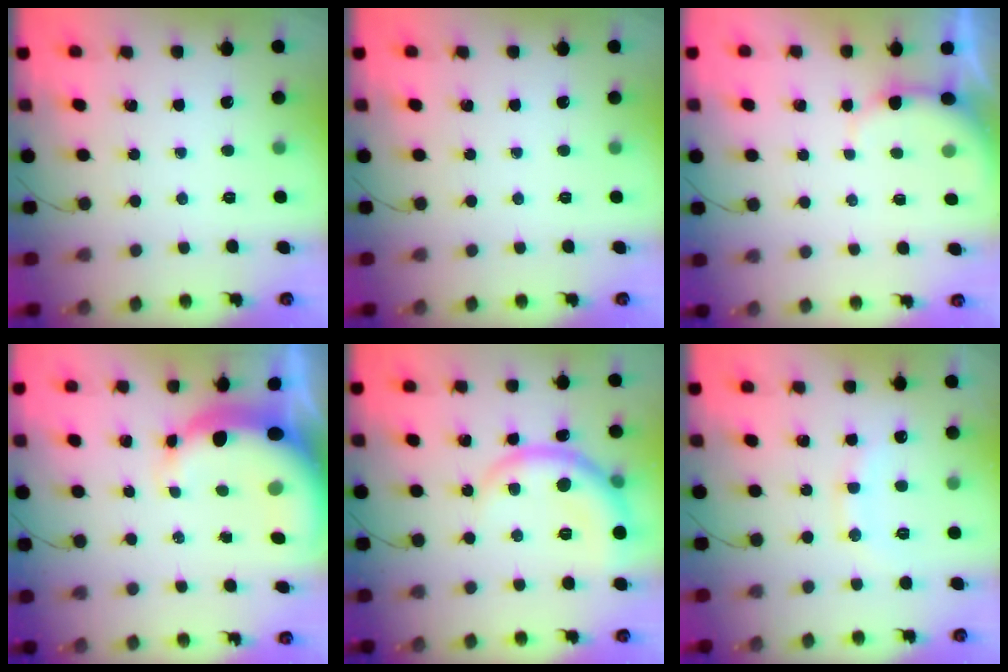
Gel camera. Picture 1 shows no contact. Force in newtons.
{"total": 0.0}
{"total": 3.9, "press": 3.9, "slide": 0.4}
{"total": 8.8, "press": 8.5, "slide": 2.2}
{"total": 10.2, "press": 10.1, "slide": 0.9}
{"total": 10.3, "press": 10.3, "slide": 0.9}